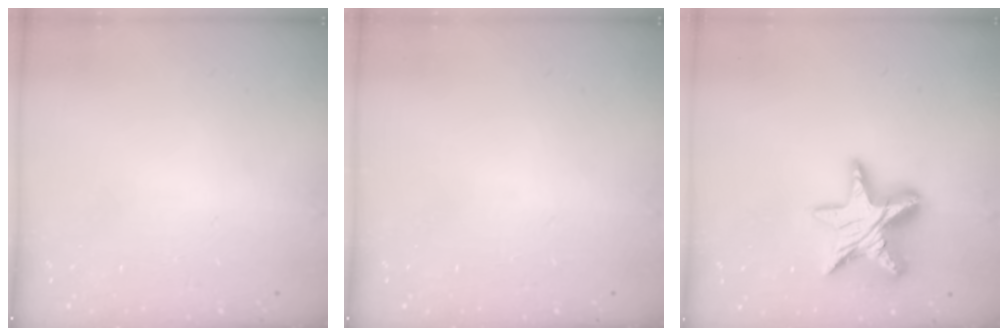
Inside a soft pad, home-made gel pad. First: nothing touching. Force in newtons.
{"total": 0.0}
{"total": 17.2, "press": 17.2, "slide": 1.3}